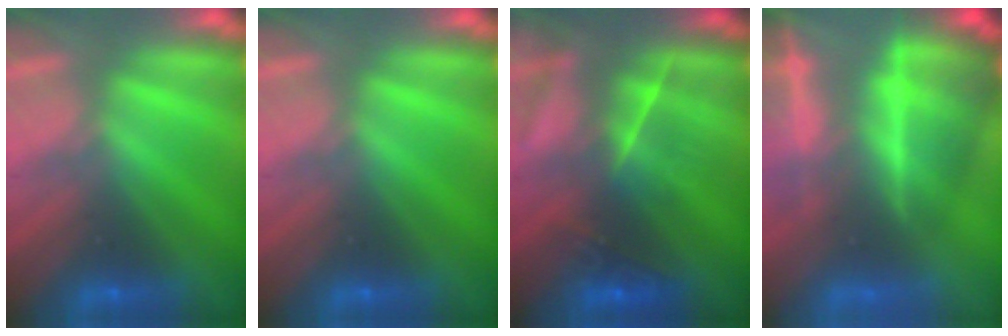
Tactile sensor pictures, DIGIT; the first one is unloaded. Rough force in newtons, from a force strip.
{"total": 0.0}
{"total": 2.8}
{"total": 7.2}